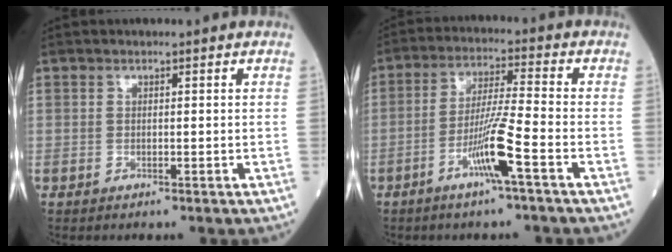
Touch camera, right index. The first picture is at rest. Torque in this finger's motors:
{"motor_torque": [1.41, -0.72, 0.80, 0.21]}